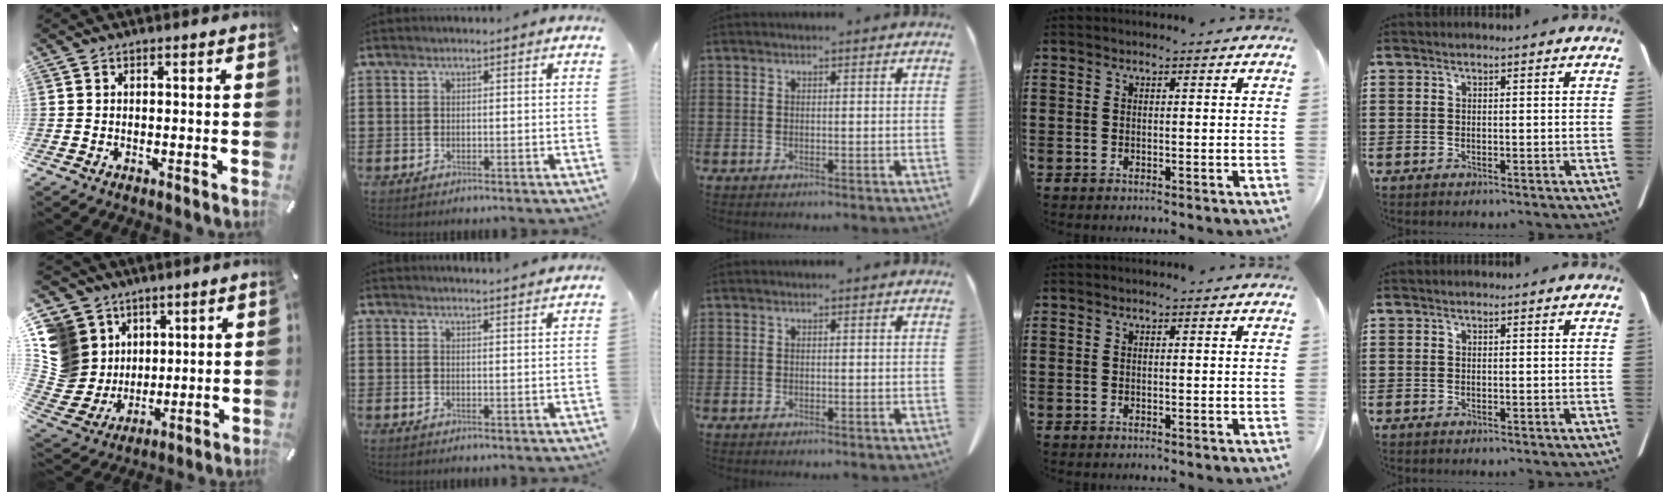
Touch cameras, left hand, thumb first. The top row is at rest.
{"thumb": {"total": 15.3, "force": [3.9, 13.9, 4.9], "torque": [-0.118, -0.024, 0.085]}, "index": {"total": 2.1, "force": [2.1, -0.4, 0.2], "torque": [-0.008, -0.006, 0.040]}}